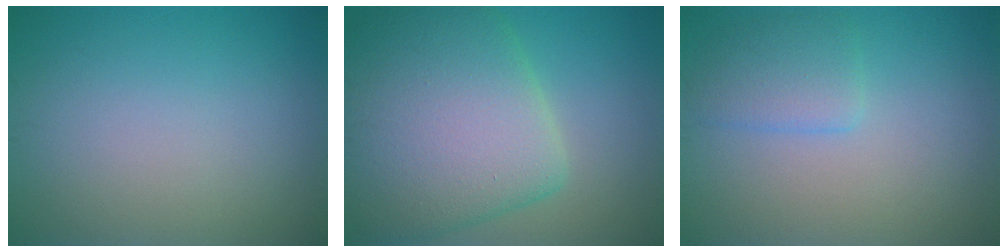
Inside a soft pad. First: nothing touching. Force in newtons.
{"total": 10.8, "press": 10.8, "slide": 0.4}
{"total": 2.6, "press": 2.6, "slide": 0.1}